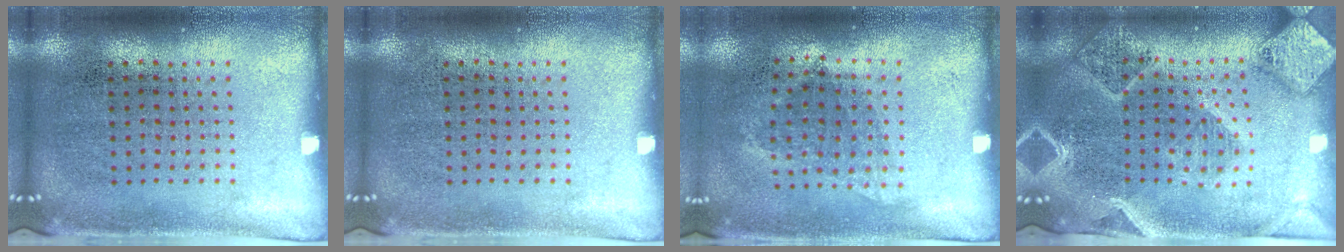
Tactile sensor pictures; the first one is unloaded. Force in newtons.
{"total": 0.0}
{"total": 1.0, "press": 0.8, "slide": 0.6}
{"total": 2.8, "press": 2.4, "slide": 1.3}